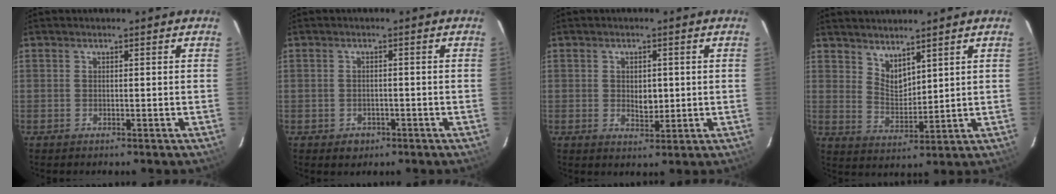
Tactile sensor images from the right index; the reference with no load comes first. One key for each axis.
{"total": 2.9, "fx": -1.2, "fy": 2.5, "fz": 0.9, "tx": -0.023, "ty": 0.002, "tz": -0.008}
{"total": 3.7, "fx": 0.0, "fy": 2.6, "fz": 2.7, "tx": -0.043, "ty": -0.002, "tz": 0.004}
{"total": 4.9, "fx": 4.2, "fy": 1.7, "fz": 2.0, "tx": -0.032, "ty": -0.008, "tz": 0.081}